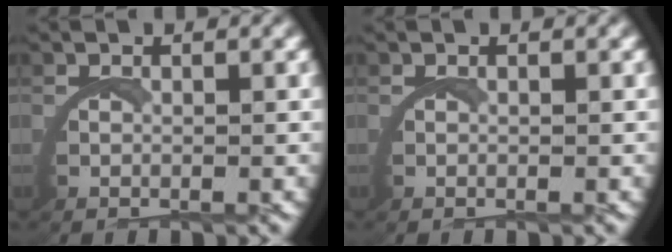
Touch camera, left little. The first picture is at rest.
{"total": 0.0}